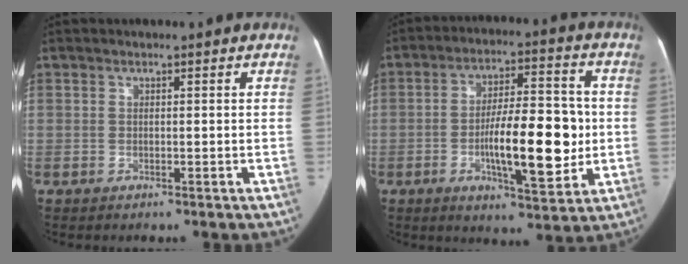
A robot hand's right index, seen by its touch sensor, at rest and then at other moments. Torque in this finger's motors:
{"motor_torque": [1.69, -0.43, 0.31, 0.08]}